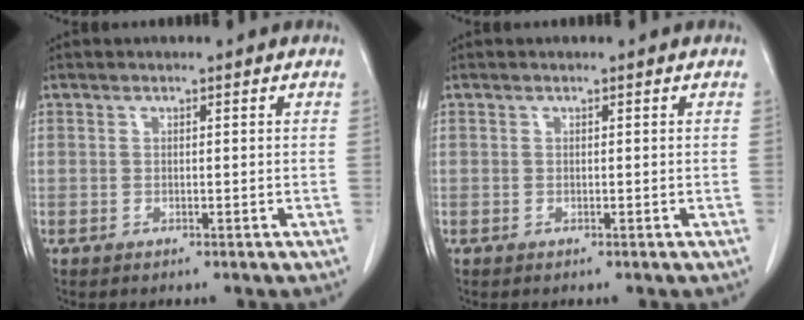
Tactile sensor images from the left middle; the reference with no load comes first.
{"total": 0.0}